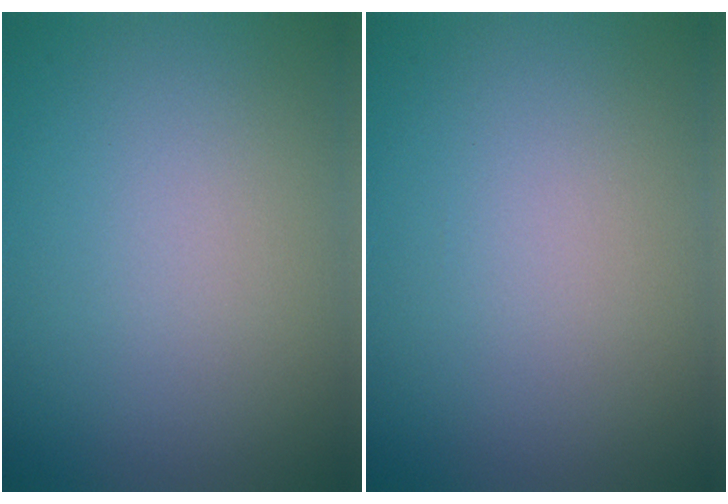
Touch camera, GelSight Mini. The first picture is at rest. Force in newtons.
{"total": 0.0}